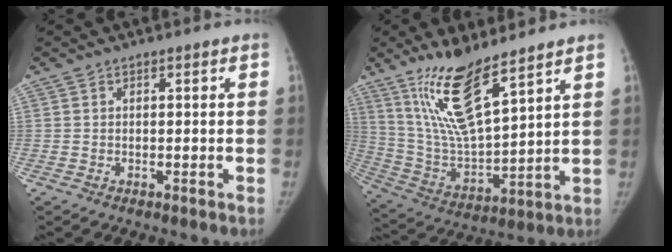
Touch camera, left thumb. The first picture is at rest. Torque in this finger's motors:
{"motor_torque": [0.32, 0.13, 1.47, -1.30, 0.31]}